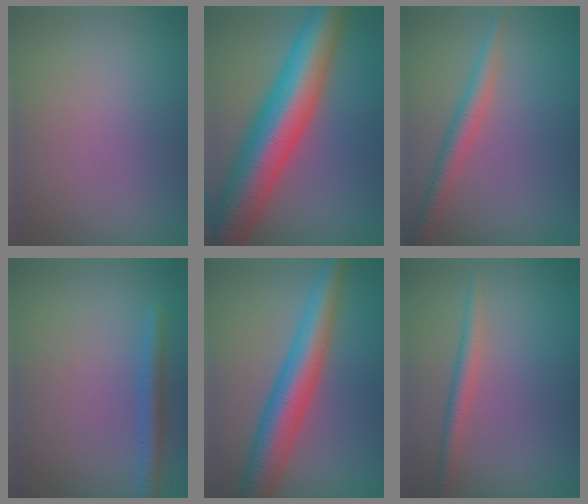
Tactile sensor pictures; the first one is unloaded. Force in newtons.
{"total": 12.8, "press": 12.8, "slide": 0.2}
{"total": 2.8, "press": 2.8, "slide": 0.1}
{"total": 2.0, "press": 2.0, "slide": 0.1}
{"total": 6.7, "press": 6.7, "slide": 0.3}
{"total": 2.0, "press": 2.0, "slide": 0.0}